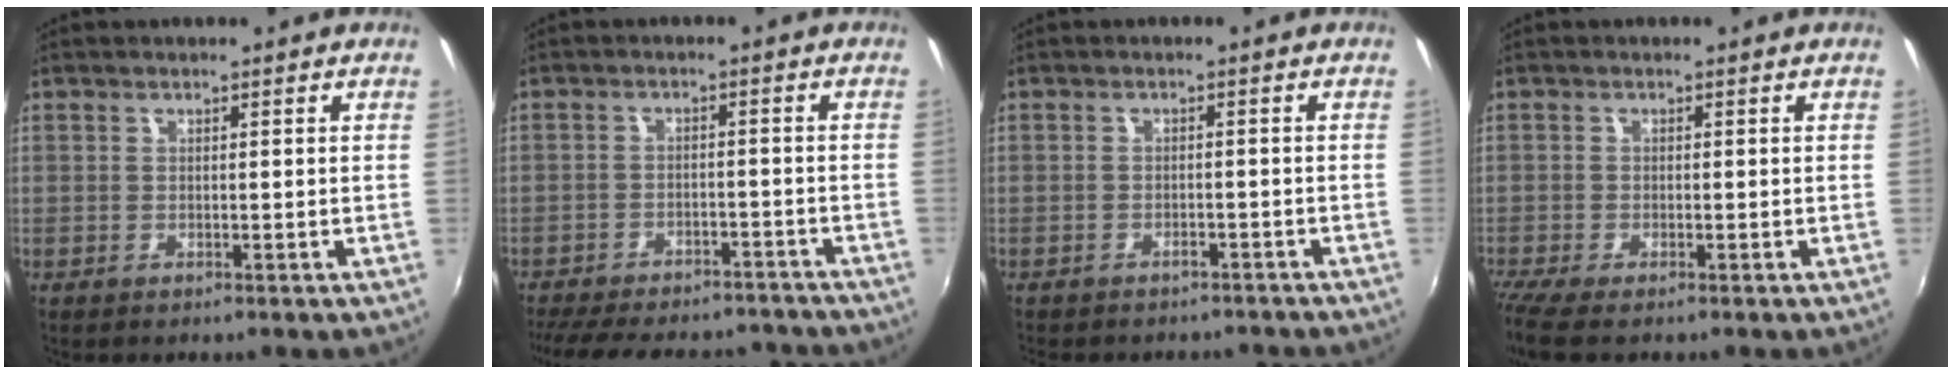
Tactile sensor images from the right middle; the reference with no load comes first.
{"total": 20.3, "force": [-17.4, 6.9, 7.8], "torque": [-0.175, -0.002, -0.227]}
{"total": 6.0, "force": [-5.4, 2.1, 1.7], "torque": [-0.043, -0.010, -0.070]}
{"total": 4.1, "force": [-3.3, 0.2, 2.5], "torque": [-0.061, -0.022, -0.066]}